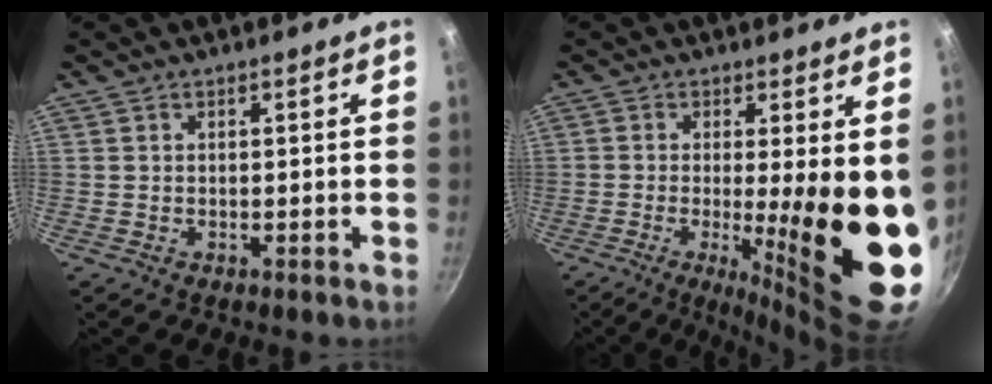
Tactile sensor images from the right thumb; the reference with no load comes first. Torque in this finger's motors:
{"motor_torque": [1.16, 3.84, 1.31, -0.43, 0.38]}